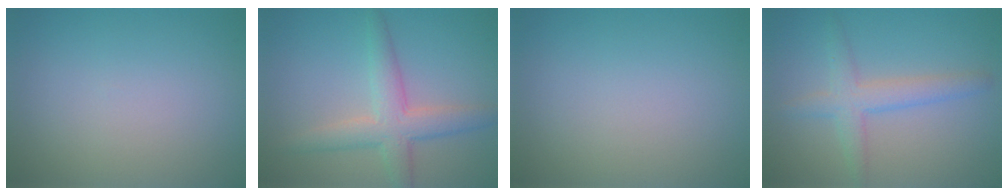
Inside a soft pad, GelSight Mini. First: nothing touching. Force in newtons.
{"total": 4.3, "press": 4.3, "slide": 0.2}
{"total": 0.0}
{"total": 3.3, "press": 3.3, "slide": 0.1}